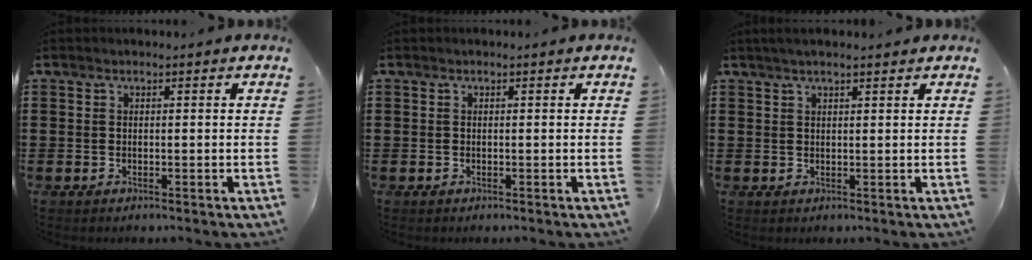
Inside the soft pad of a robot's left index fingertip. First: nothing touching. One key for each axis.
{"total": 0.0}
{"total": 1.8, "fx": 1.4, "fy": 0.1, "fz": 1.1, "tx": -0.022, "ty": 0.002, "tz": 0.025}